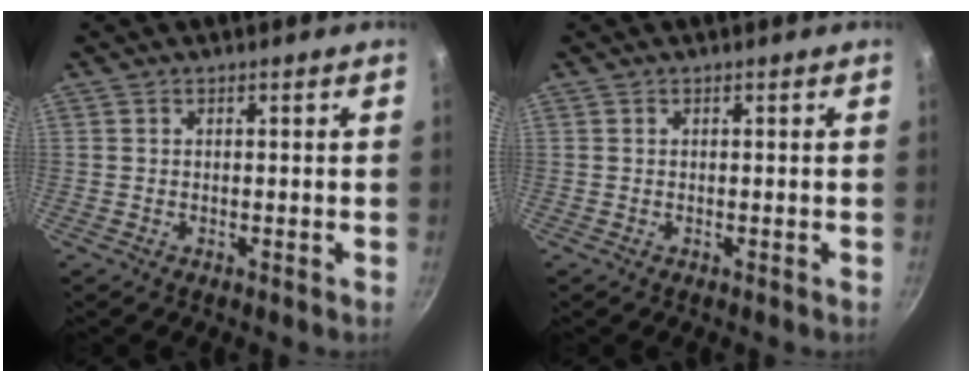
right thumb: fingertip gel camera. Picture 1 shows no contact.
{"total": 0.0}